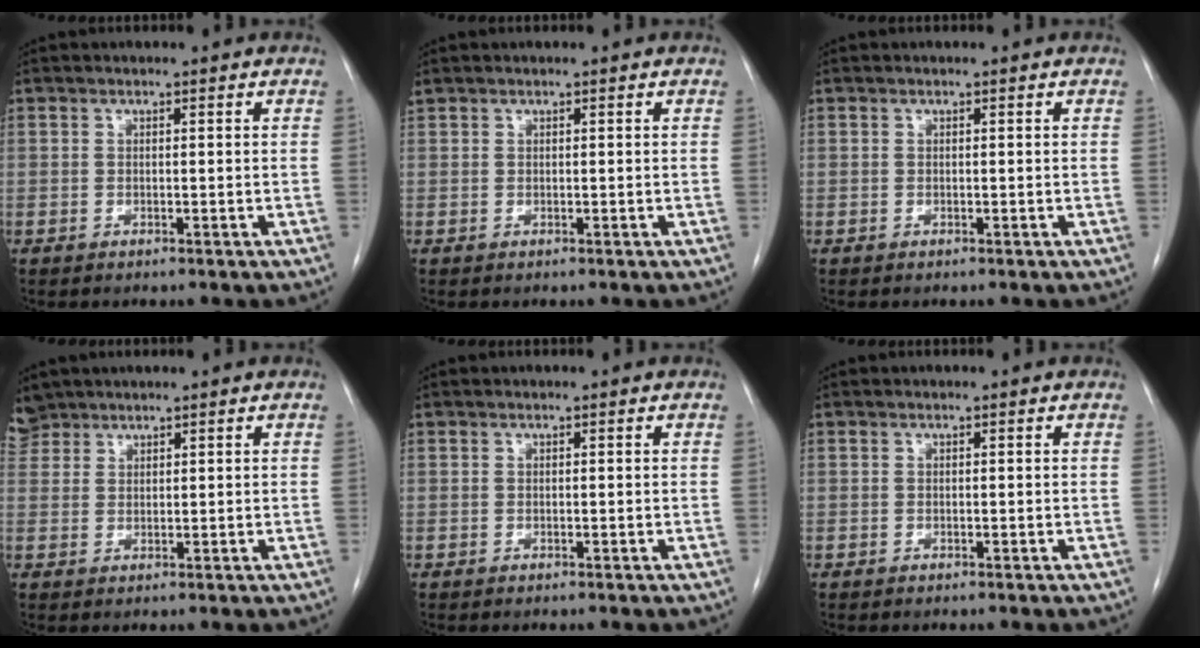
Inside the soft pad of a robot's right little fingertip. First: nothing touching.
{"total": 0.0}
{"total": 0.0}
{"total": 2.7, "force": [2.4, 1.1, -0.4], "torque": [0.008, 0.007, 0.051]}
{"total": 0.0}
{"total": 0.0}